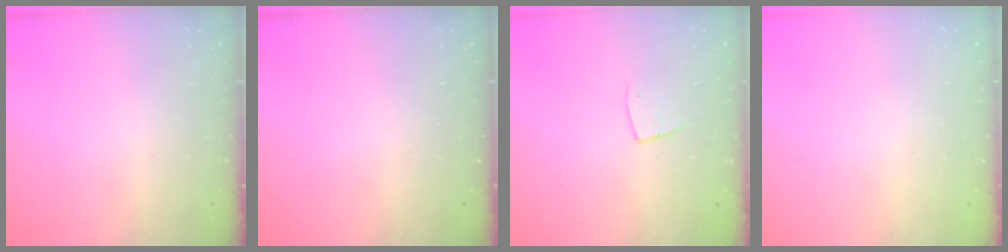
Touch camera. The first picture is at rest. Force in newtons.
{"total": 0.0}
{"total": 4.8, "press": 4.8, "slide": 0.3}
{"total": 0.0}